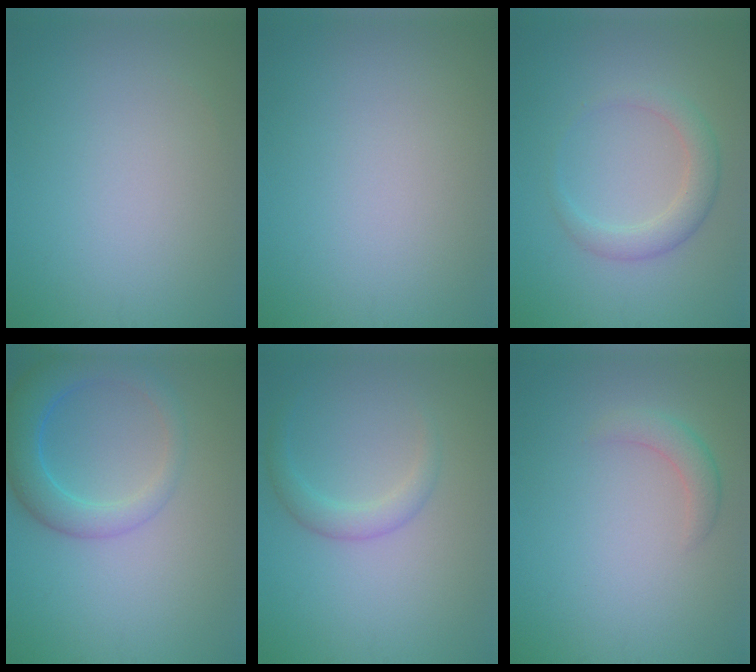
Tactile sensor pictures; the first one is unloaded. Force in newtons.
{"total": 0.0}
{"total": 2.9, "press": 2.9, "slide": 0.1}
{"total": 4.9, "press": 4.9, "slide": 0.4}
{"total": 2.1, "press": 2.1, "slide": 0.1}
{"total": 2.0, "press": 2.0, "slide": 0.1}